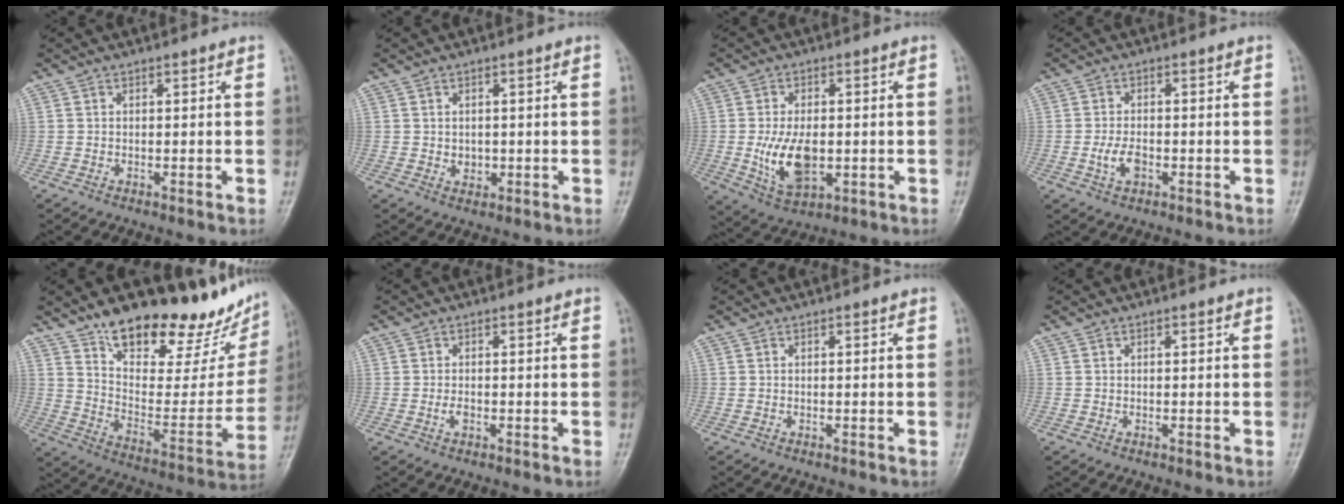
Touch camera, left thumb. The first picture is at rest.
{"total": 1.3, "force": [0.1, 1.1, 0.7], "torque": [-0.008, -0.001, 0.005]}
{"total": 9.9, "force": [-1.1, 5.7, 8.0], "torque": [-0.136, -0.008, -0.010]}
{"total": 3.7, "force": [-1.1, 2.1, 2.9], "torque": [-0.056, 0.004, -0.020]}
{"total": 26.4, "force": [19.0, 9.7, 15.4], "torque": [-0.182, -0.092, 0.288]}
{"total": 1.4, "force": [-0.4, 0.8, 1.1], "torque": [-0.021, -0.001, -0.008]}
{"total": 0.0}
{"total": 0.0}